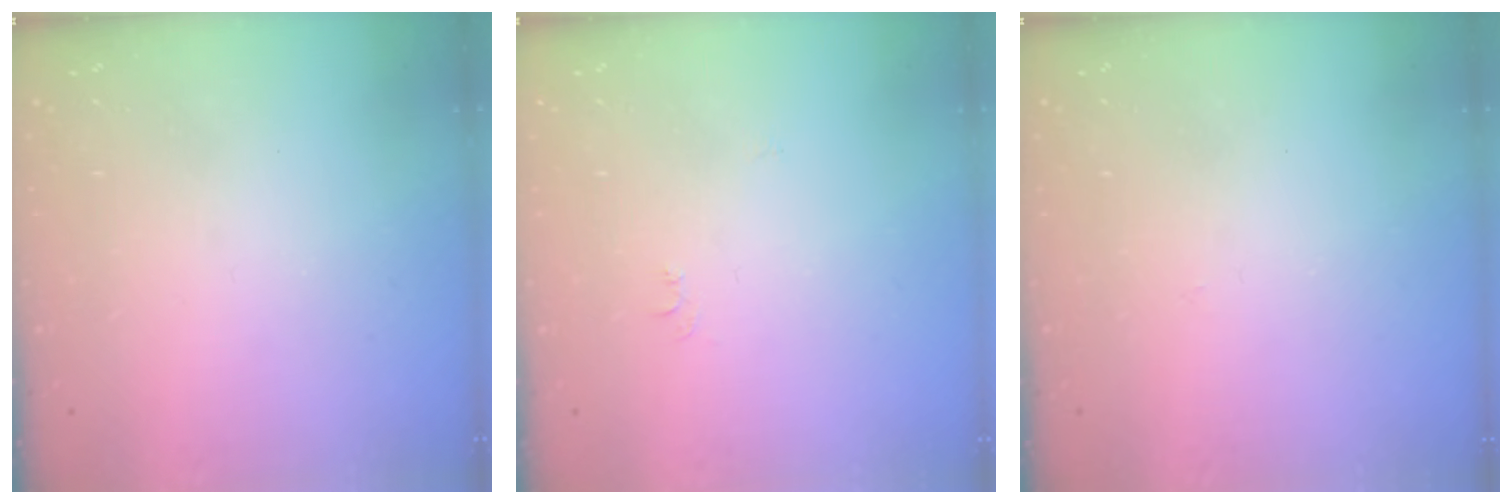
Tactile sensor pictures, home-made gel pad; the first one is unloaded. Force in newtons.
{"total": 4.3, "press": 4.3, "slide": 0.6}
{"total": 2.8, "press": 2.8, "slide": 0.4}